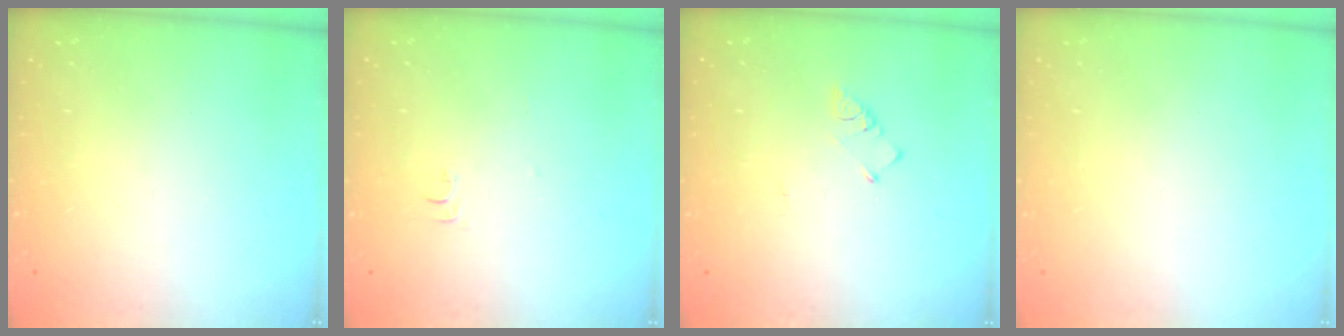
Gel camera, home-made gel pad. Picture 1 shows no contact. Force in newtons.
{"total": 4.6, "press": 4.6, "slide": 0.4}
{"total": 2.8, "press": 2.8, "slide": 0.5}
{"total": 1.7, "press": 1.7, "slide": 0.1}